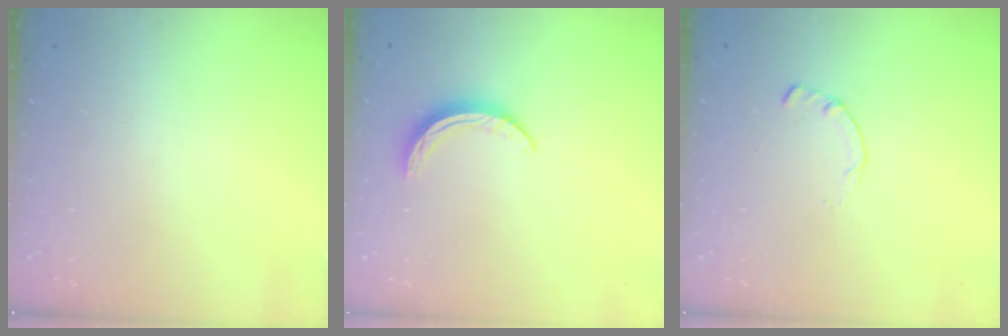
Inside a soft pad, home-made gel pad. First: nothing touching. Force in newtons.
{"total": 6.3, "press": 6.3, "slide": 0.6}
{"total": 1.7, "press": 1.7, "slide": 0.2}